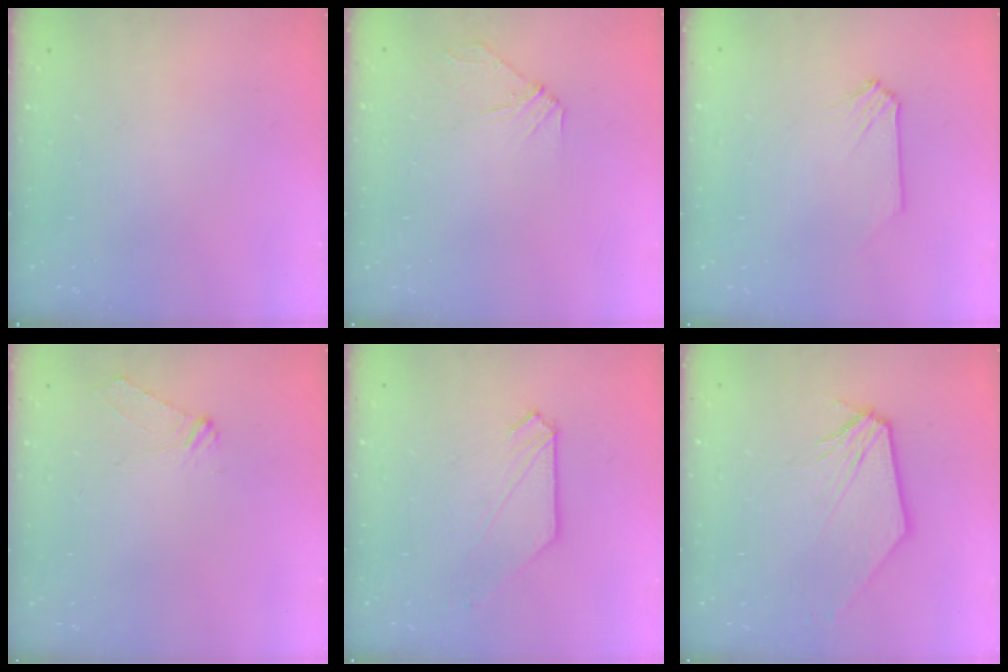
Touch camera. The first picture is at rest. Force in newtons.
{"total": 4.4, "press": 4.4, "slide": 0.4}
{"total": 0.0}
{"total": 3.7, "press": 3.7, "slide": 0.6}
{"total": 1.1, "press": 1.1, "slide": 0.1}
{"total": 2.5, "press": 2.5, "slide": 0.3}